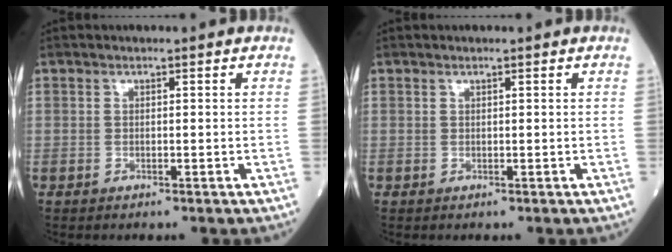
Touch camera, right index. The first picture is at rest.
{"total": 0.0}